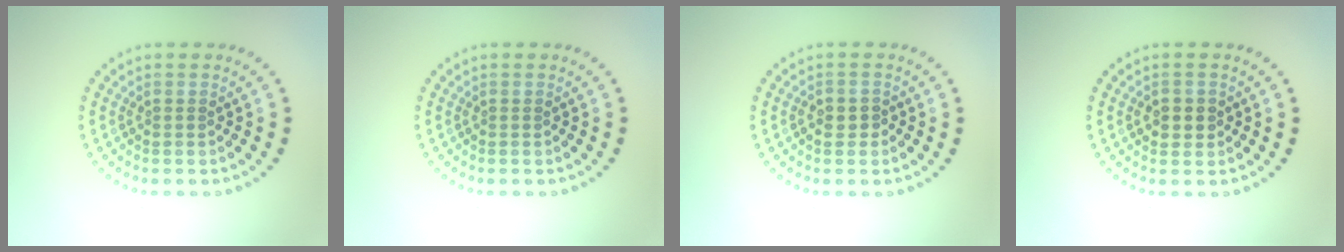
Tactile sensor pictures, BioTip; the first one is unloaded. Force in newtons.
{"total": 0.0}
{"total": 1.1, "press": 1.0, "slide": 0.4}
{"total": 1.8, "press": 1.8, "slide": 0.3}